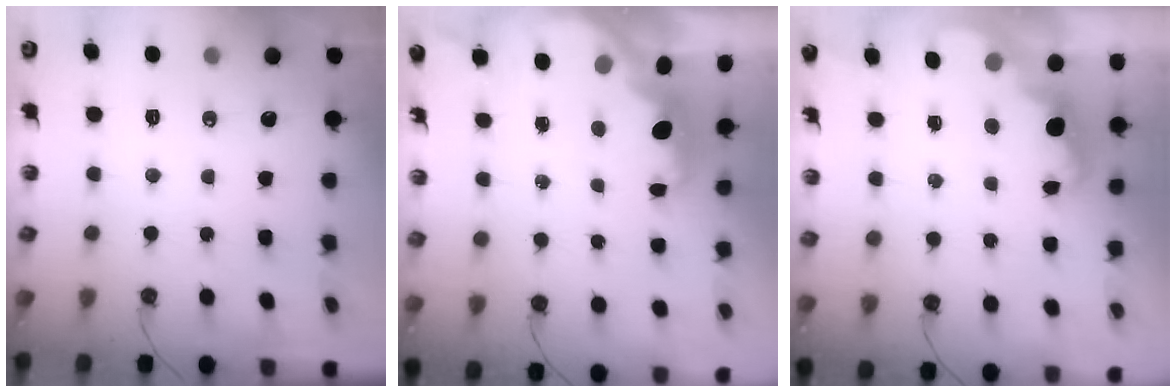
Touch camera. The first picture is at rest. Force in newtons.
{"total": 2.3, "press": 2.1, "slide": 0.9}
{"total": 2.4, "press": 2.4, "slide": 0.5}